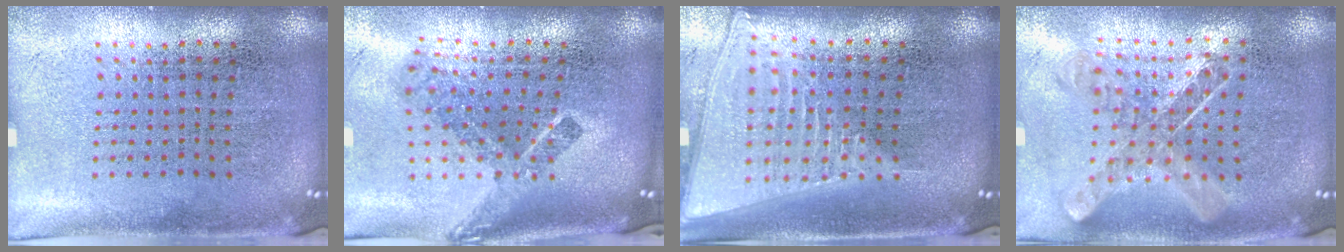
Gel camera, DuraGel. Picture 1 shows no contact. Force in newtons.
{"total": 2.2, "press": 1.5, "slide": 1.7}
{"total": 2.2, "press": 1.9, "slide": 1.2}
{"total": 0.9, "press": 0.9, "slide": 0.0}